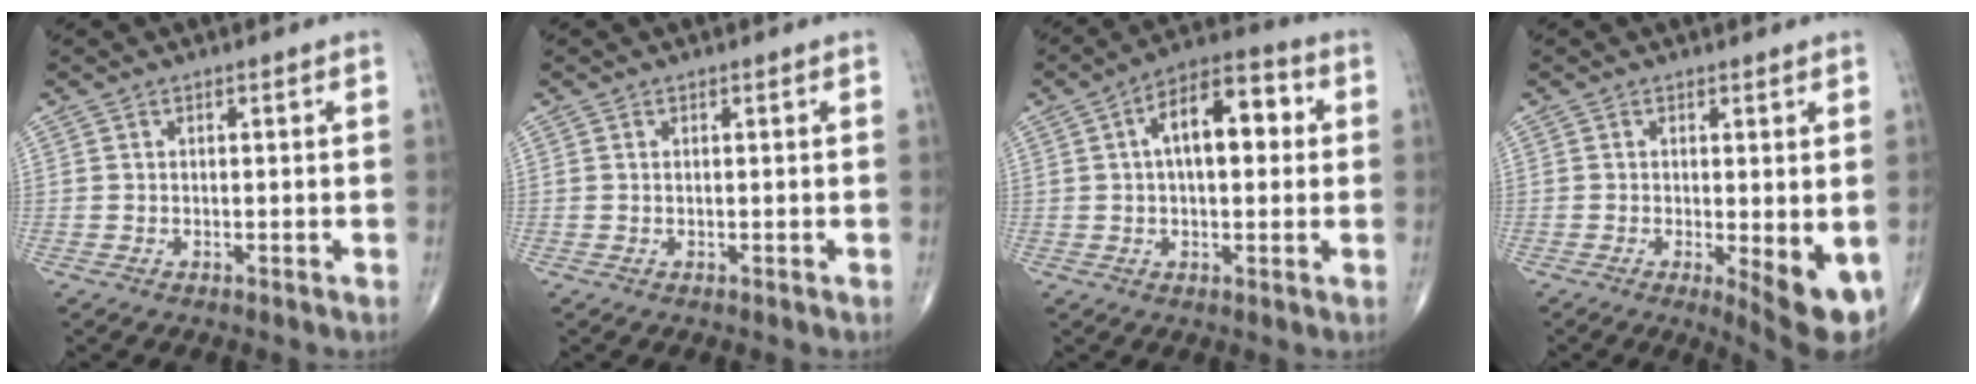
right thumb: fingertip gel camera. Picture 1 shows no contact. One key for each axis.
{"total": 0.0}
{"total": 12.5, "fx": 2.2, "fy": 6.2, "fz": 10.6, "tx": -0.148, "ty": 0.027, "tz": 0.025}
{"total": 8.2, "fx": -1.8, "fy": 2.3, "fz": 7.7, "tx": -0.099, "ty": -0.021, "tz": -0.019}